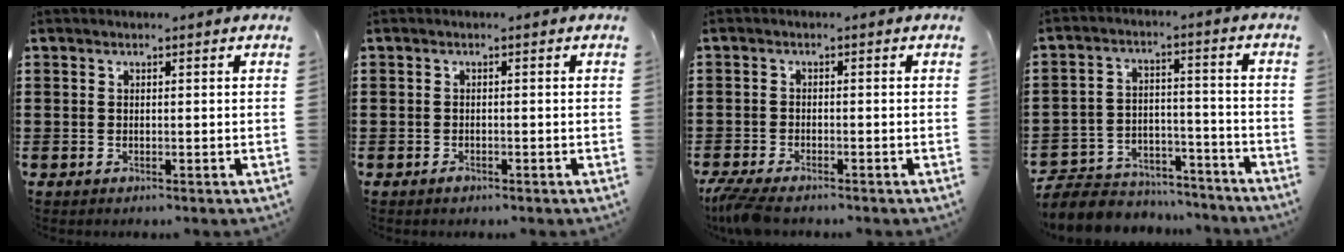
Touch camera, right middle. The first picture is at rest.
{"total": 0.0}
{"total": 3.0, "force": [-2.7, 0.4, 1.3], "torque": [-0.044, -0.007, -0.060]}
{"total": 6.4, "force": [-6.1, 1.8, 0.5], "torque": [-0.020, 0.015, -0.125]}